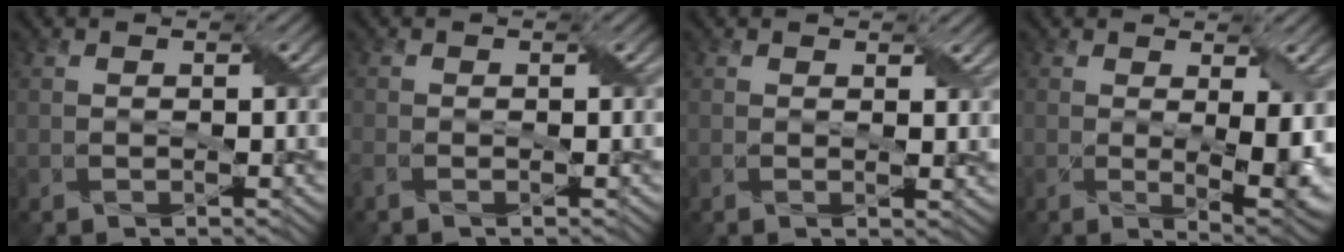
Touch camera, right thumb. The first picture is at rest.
{"total": 1.4, "force": [-0.9, 0.6, 0.8], "torque": [-0.025, -0.003, -0.022]}
{"total": 1.7, "force": [1.0, 0.7, 1.3], "torque": [-0.024, -0.004, 0.017]}
{"total": 6.3, "force": [0.0, 2.2, 5.9], "torque": [-0.098, -0.018, 0.012]}